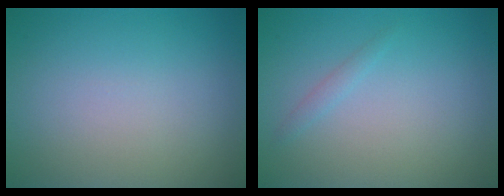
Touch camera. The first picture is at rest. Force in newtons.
{"total": 0.7, "press": 0.7, "slide": 0.0}